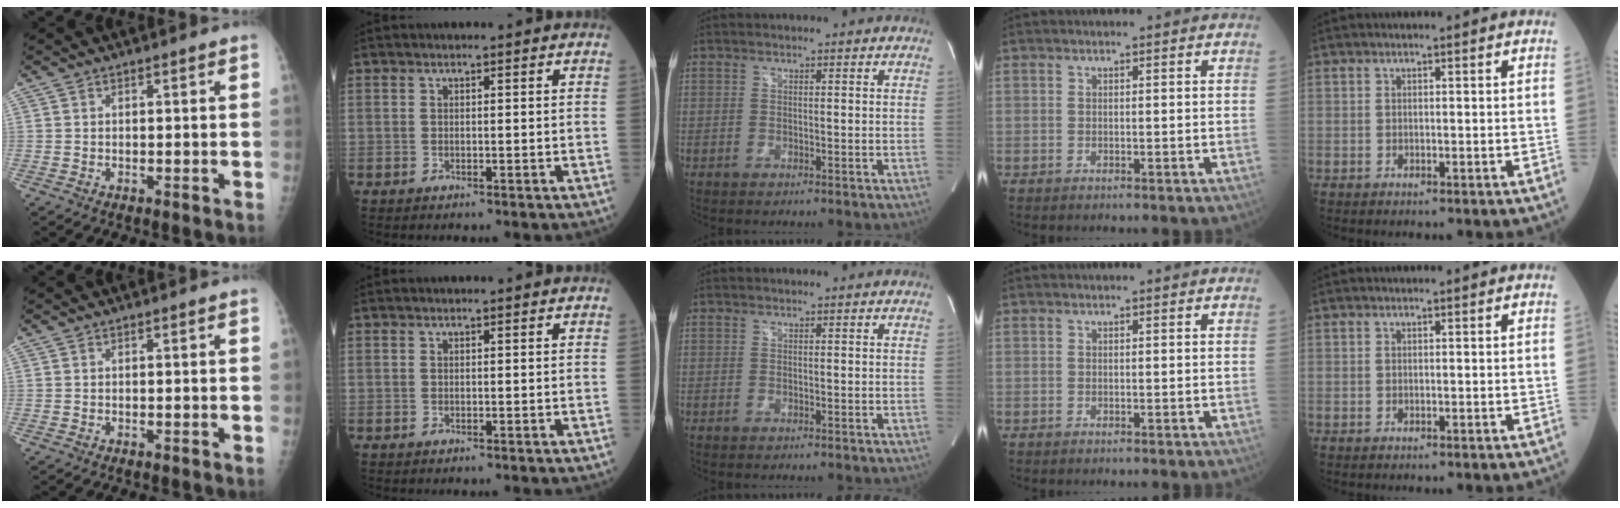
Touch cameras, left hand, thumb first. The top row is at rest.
{}